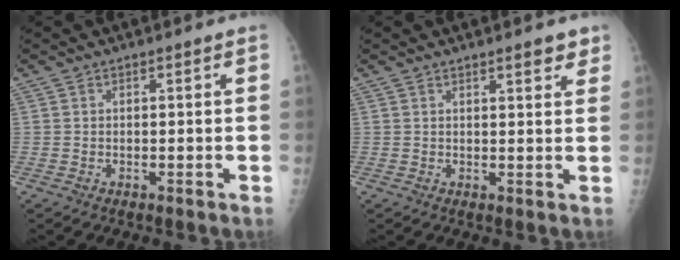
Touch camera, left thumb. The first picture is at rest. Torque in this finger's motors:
{"motor_torque": [-0.15, -0.12, 0.19, -0.02, 0.00]}